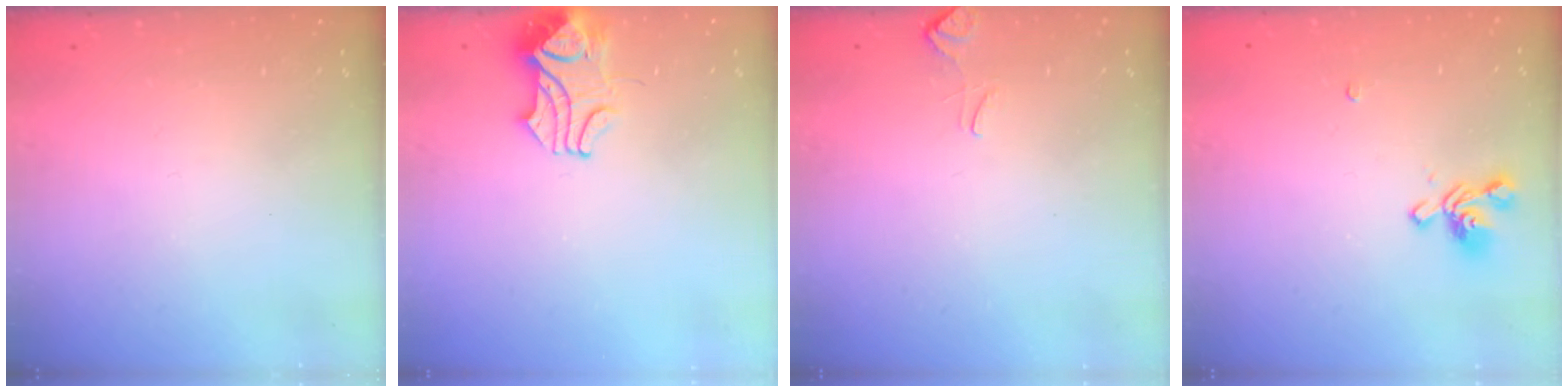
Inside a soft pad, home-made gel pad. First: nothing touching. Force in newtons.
{"total": 3.7, "press": 3.6, "slide": 0.6}
{"total": 3.2, "press": 3.1, "slide": 0.8}
{"total": 1.5, "press": 1.1, "slide": 1.0}